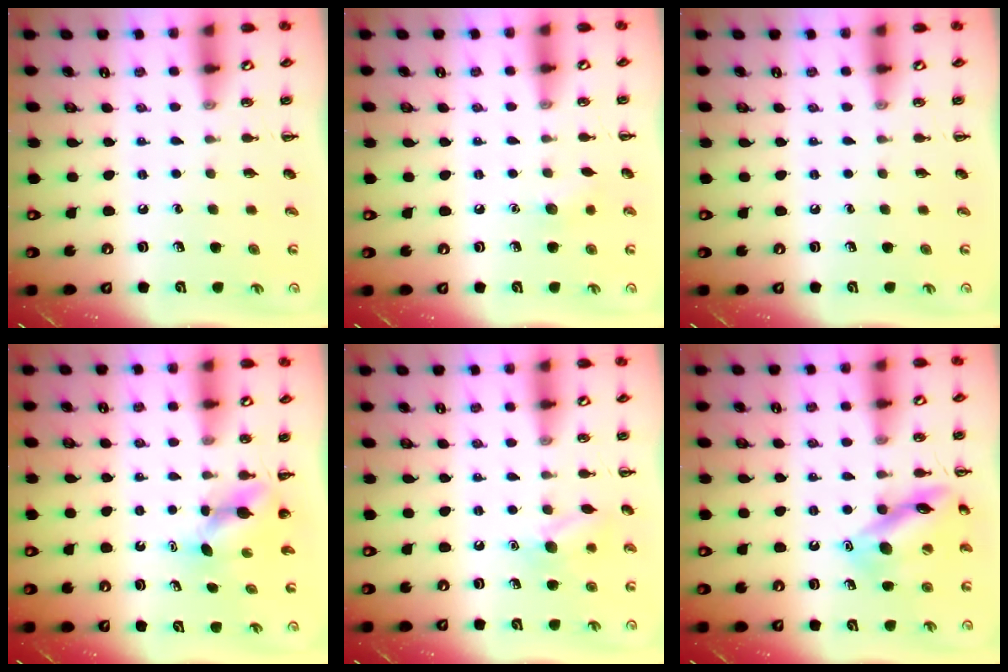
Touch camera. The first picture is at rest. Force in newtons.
{"total": 4.9, "press": 4.7, "slide": 1.4}
{"total": 0.0}
{"total": 3.9, "press": 3.9, "slide": 0.2}
{"total": 9.0, "press": 9.0, "slide": 0.9}
{"total": 13.4, "press": 13.3, "slide": 0.8}